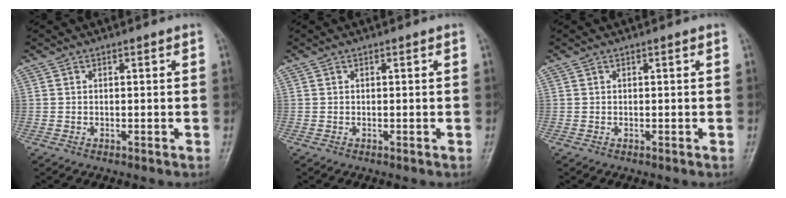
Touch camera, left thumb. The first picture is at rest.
{"total": 0.0}
{"total": 0.0}